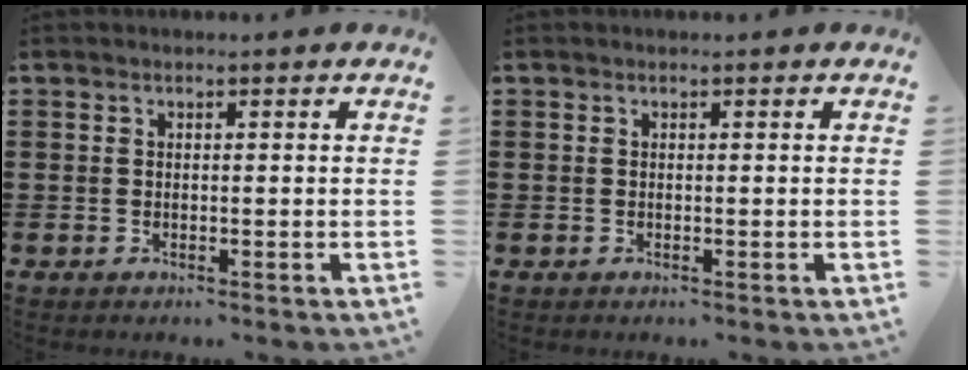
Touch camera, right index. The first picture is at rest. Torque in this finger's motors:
{"motor_torque": [0.00, 0.00, 0.00, 0.00]}